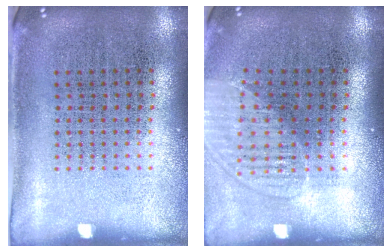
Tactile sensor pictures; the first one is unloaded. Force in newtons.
{"total": 1.2, "press": 1.1, "slide": 0.5}